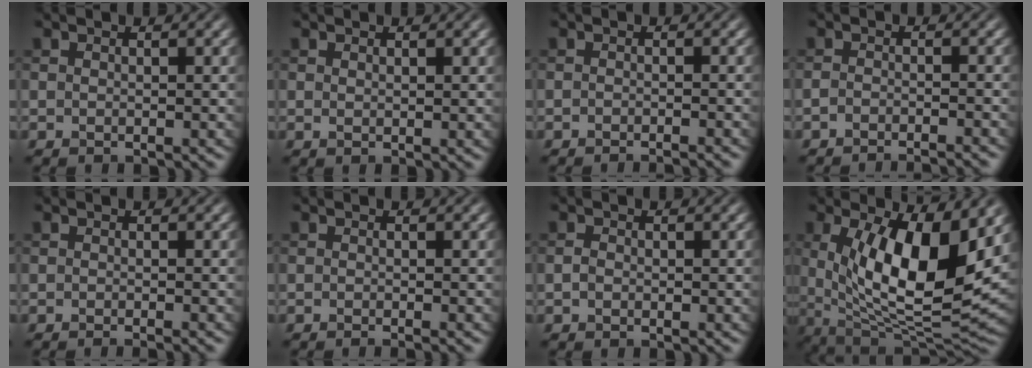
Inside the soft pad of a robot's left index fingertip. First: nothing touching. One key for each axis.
{"total": 0.5, "fx": 0.4, "fy": 0.2, "fz": 0.4, "tx": -0.005, "ty": -0.001, "tz": 0.007}
{"total": 2.0, "fx": -1.8, "fy": 0.2, "fz": 0.9, "tx": -0.004, "ty": 0.001, "tz": -0.028}
{"total": 3.3, "fx": -3.1, "fy": 0.3, "fz": 1.1, "tx": -0.016, "ty": 0.005, "tz": -0.047}
{"total": 1.3, "fx": -0.8, "fy": 0.3, "fz": 1.0, "tx": -0.002, "ty": -0.004, "tz": -0.015}
{"total": 1.1, "fx": -0.6, "fy": 0.3, "fz": 0.9, "tx": -0.003, "ty": -0.005, "tz": -0.014}
{"total": 0.8, "fx": -0.2, "fy": 0.6, "fz": 0.5, "tx": -0.011, "ty": -0.001, "tz": -0.007}
{"total": 12.1, "fx": 2.2, "fy": 4.7, "fz": 10.9, "tx": -0.166, "ty": -0.023, "tz": 0.037}